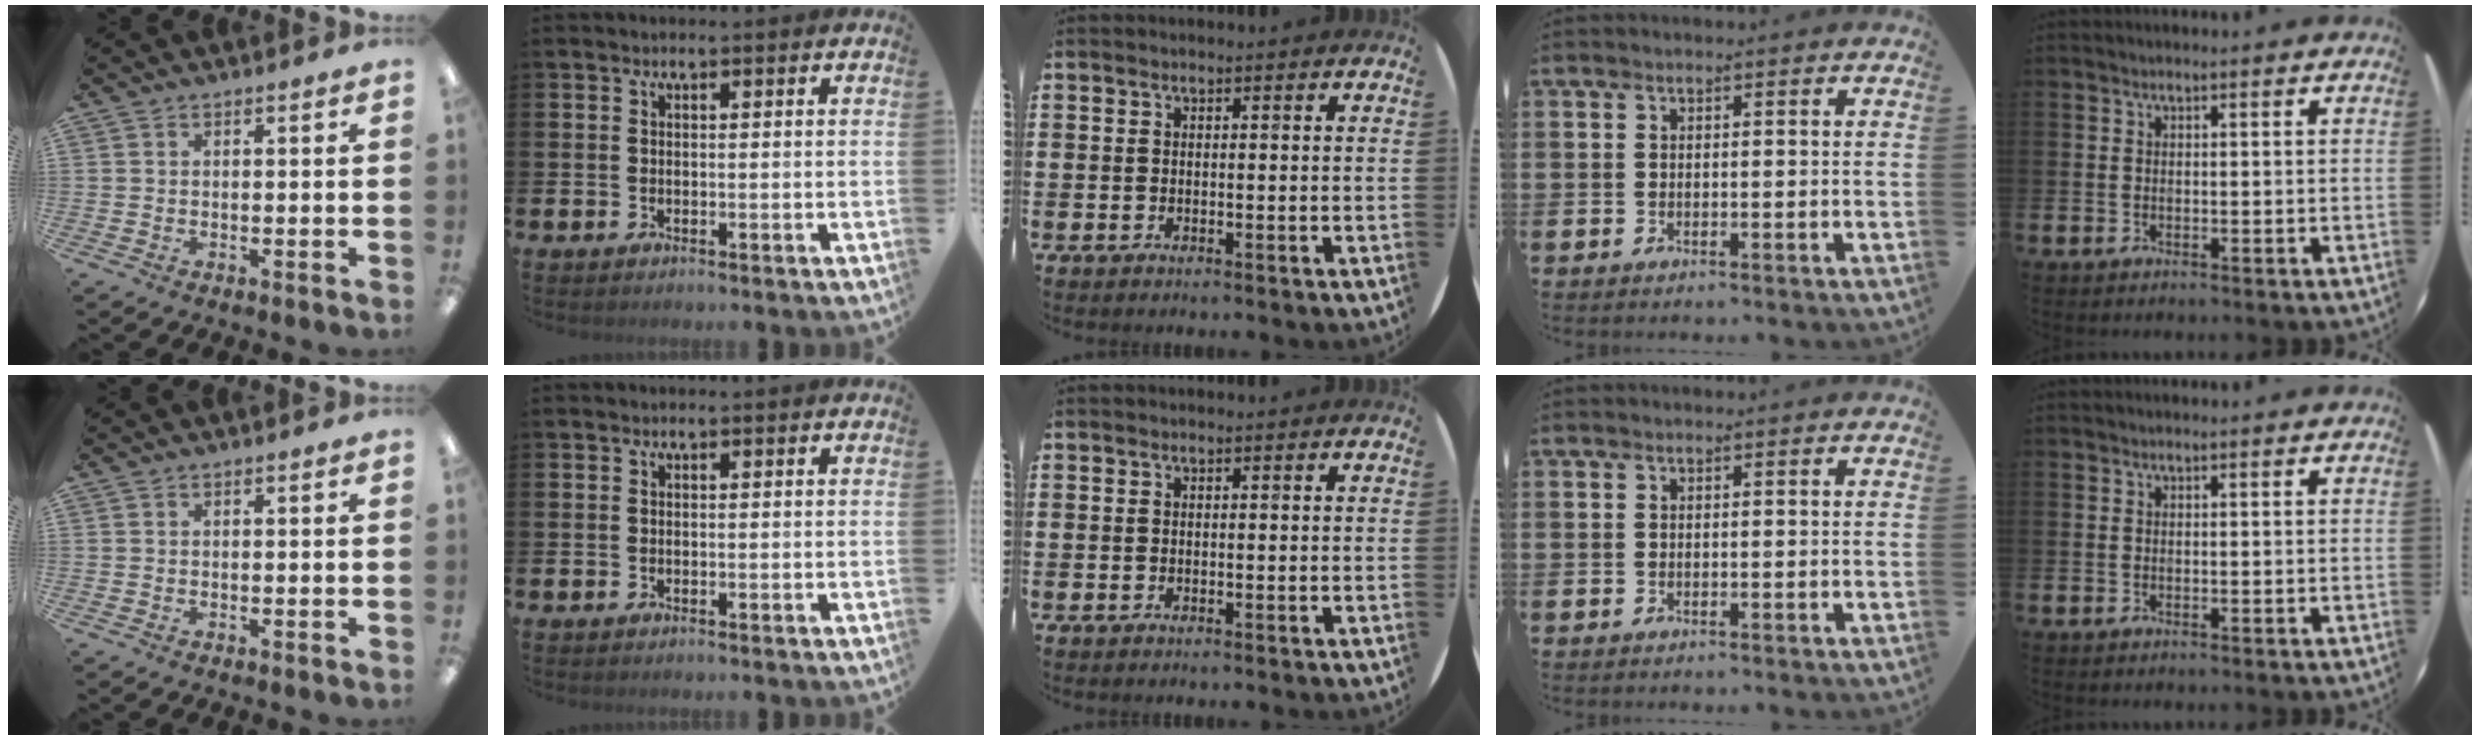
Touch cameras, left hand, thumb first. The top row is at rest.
{}